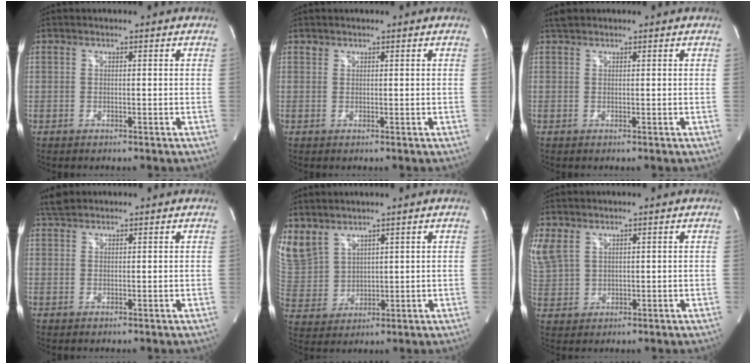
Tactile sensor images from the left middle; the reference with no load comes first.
{"total": 0.6, "force": [0.5, 0.3, -0.1], "torque": [0.000, 0.002, 0.008]}
{"total": 1.3, "force": [1.2, 0.4, 0.3], "torque": [-0.013, 0.014, 0.026]}
{"total": 2.6, "force": [2.4, 0.7, 0.5], "torque": [-0.016, 0.014, 0.047]}
{"total": 10.1, "force": [7.9, 5.4, 3.4], "torque": [-0.103, 0.008, 0.183]}
{"total": 6.8, "force": [4.0, 4.5, 3.2], "torque": [-0.098, 0.011, 0.098]}